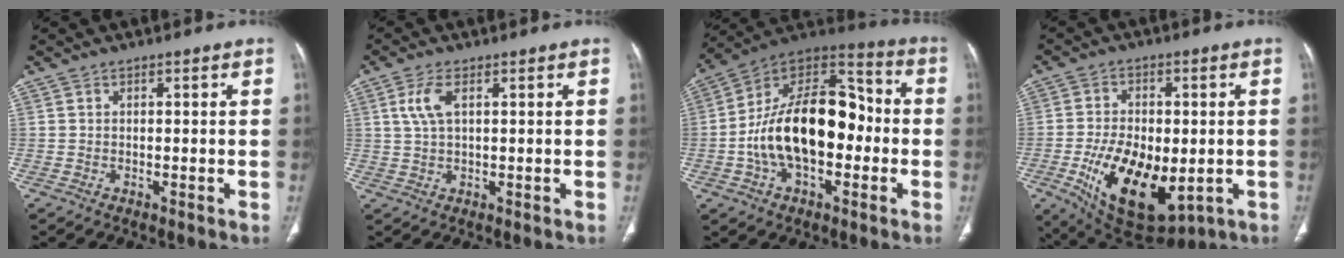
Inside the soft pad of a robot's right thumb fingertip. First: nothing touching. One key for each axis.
{"total": 4.6, "fx": 1.5, "fy": 2.0, "fz": 3.8, "tx": -0.094, "ty": 0.004, "tz": 0.032}
{"total": 22.7, "fx": -2.5, "fy": 13.1, "fz": 18.5, "tx": -0.297, "ty": 0.045, "tz": -0.045}
{"total": 18.3, "fx": -4.4, "fy": 9.9, "fz": 14.7, "tx": -0.243, "ty": -0.008, "tz": -0.046}